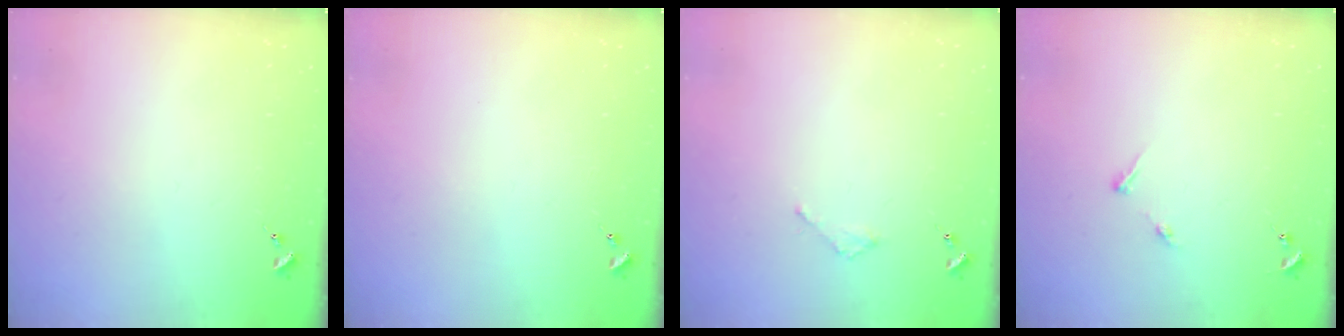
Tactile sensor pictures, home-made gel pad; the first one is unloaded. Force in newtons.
{"total": 0.0}
{"total": 1.8, "press": 1.8, "slide": 0.2}
{"total": 5.2, "press": 5.2, "slide": 0.6}